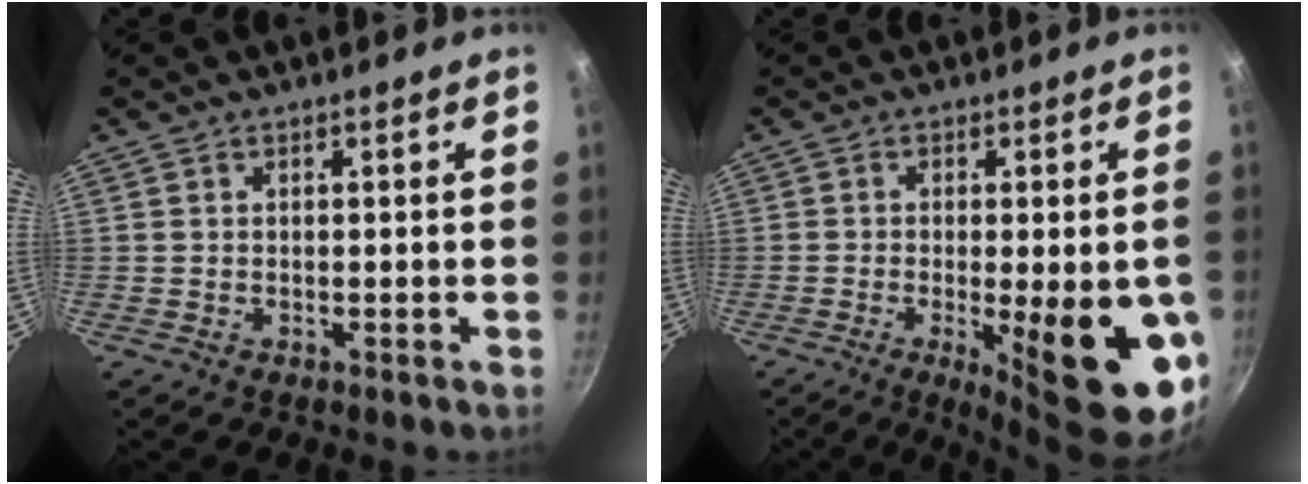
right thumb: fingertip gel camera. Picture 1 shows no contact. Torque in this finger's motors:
{"motor_torque": [2.16, 2.85, 1.41, -1.36, 0.14]}